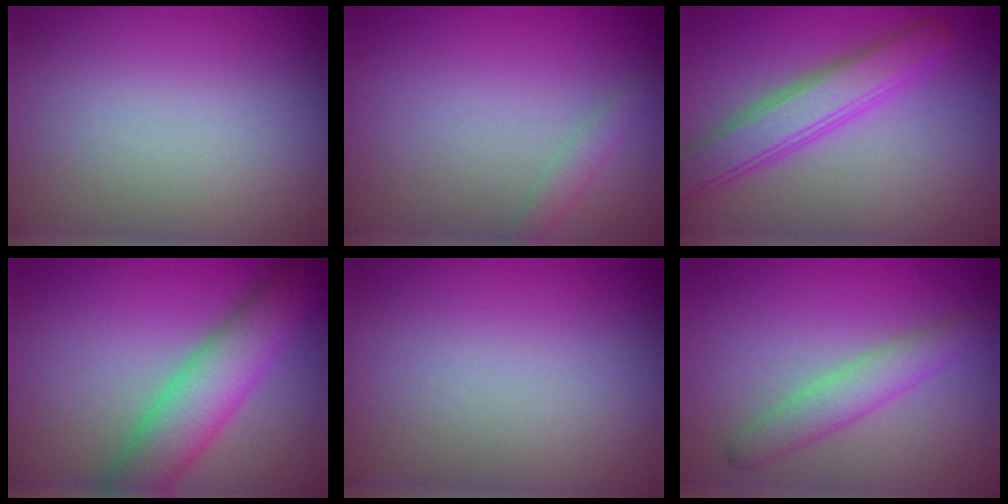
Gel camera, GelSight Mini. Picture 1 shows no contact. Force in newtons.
{"total": 1.3, "press": 1.3, "slide": 0.0}
{"total": 4.5, "press": 4.5, "slide": 0.1}
{"total": 6.2, "press": 6.2, "slide": 0.2}
{"total": 0.0}
{"total": 2.7, "press": 2.7, "slide": 0.0}